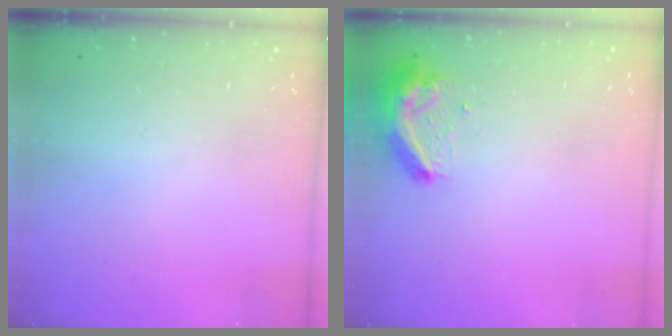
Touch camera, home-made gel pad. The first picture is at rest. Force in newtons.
{"total": 10.1, "press": 10.1, "slide": 0.9}